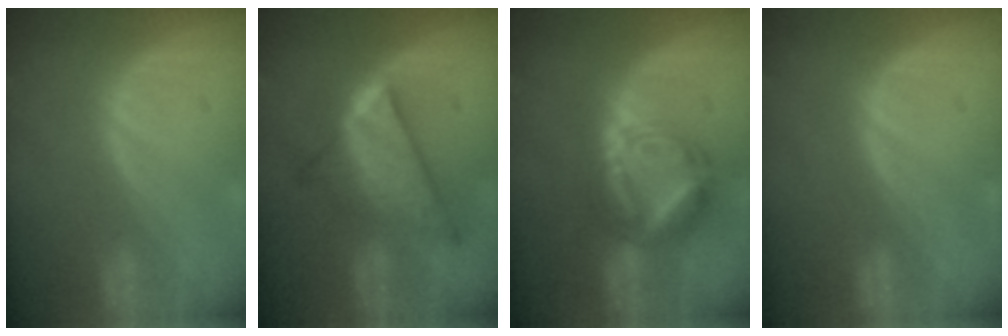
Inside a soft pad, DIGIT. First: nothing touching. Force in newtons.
{"total": 8.9, "press": 8.9, "slide": 0.5}
{"total": 7.6, "press": 7.6, "slide": 0.8}
{"total": 0.0}